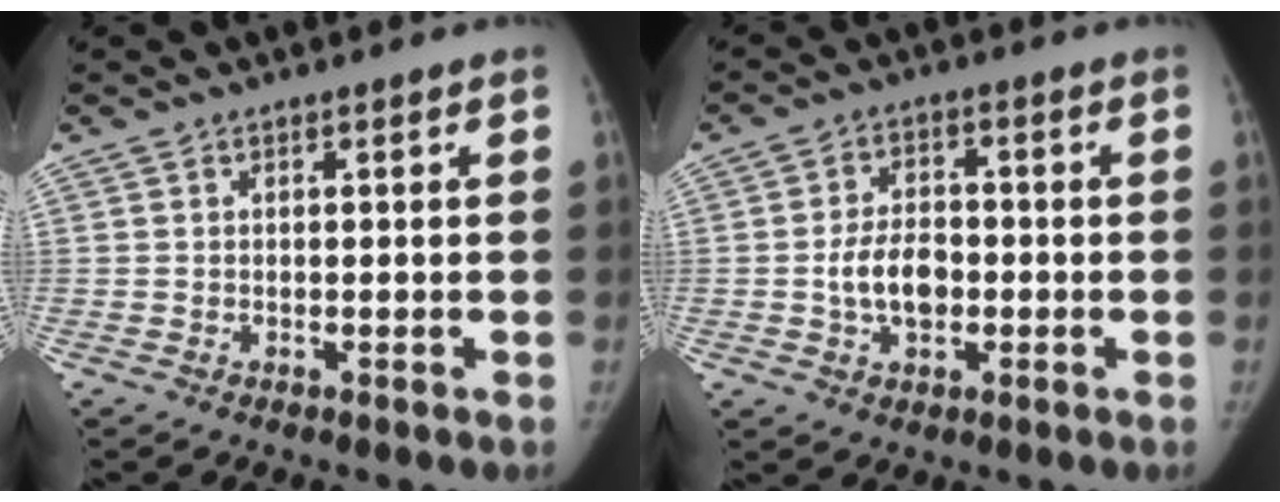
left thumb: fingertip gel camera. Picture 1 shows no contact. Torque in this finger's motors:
{"motor_torque": [0.57, 0.54, 0.66, -0.56, 0.29]}